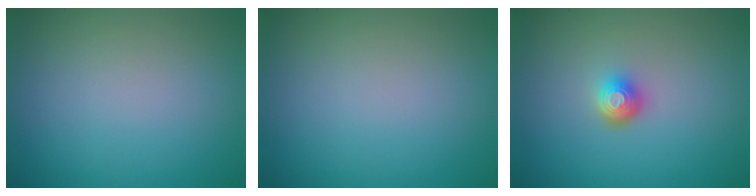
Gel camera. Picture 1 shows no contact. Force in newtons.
{"total": 0.0}
{"total": 2.0, "press": 1.5, "slide": 1.4}